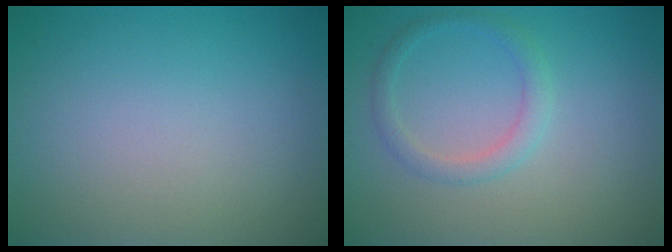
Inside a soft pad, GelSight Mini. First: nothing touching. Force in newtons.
{"total": 1.9, "press": 1.9, "slide": 0.1}